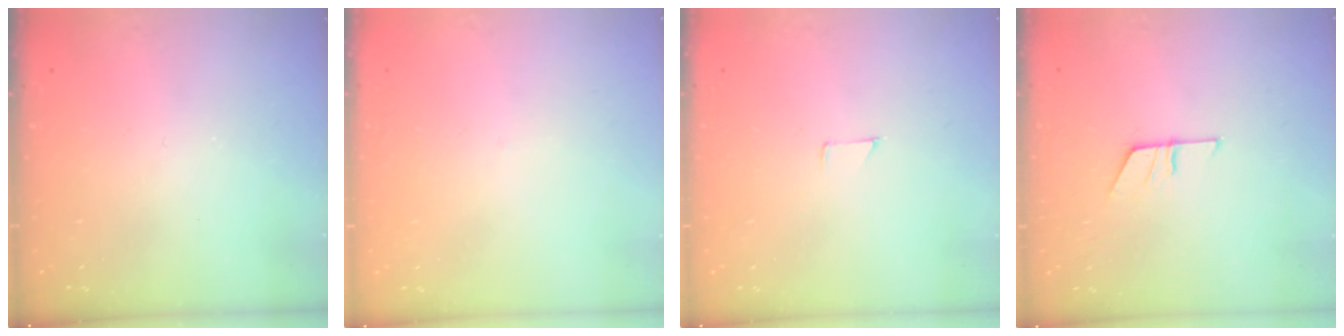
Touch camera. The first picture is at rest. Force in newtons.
{"total": 1.5, "press": 1.5, "slide": 0.1}
{"total": 3.8, "press": 3.8, "slide": 0.3}
{"total": 5.1, "press": 5.1, "slide": 0.4}